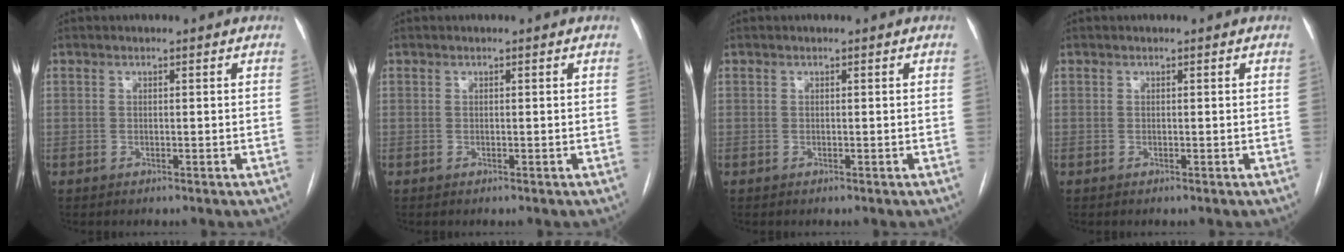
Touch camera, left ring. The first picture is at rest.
{"total": 0.0}
{"total": 0.0}
{"total": 0.0}